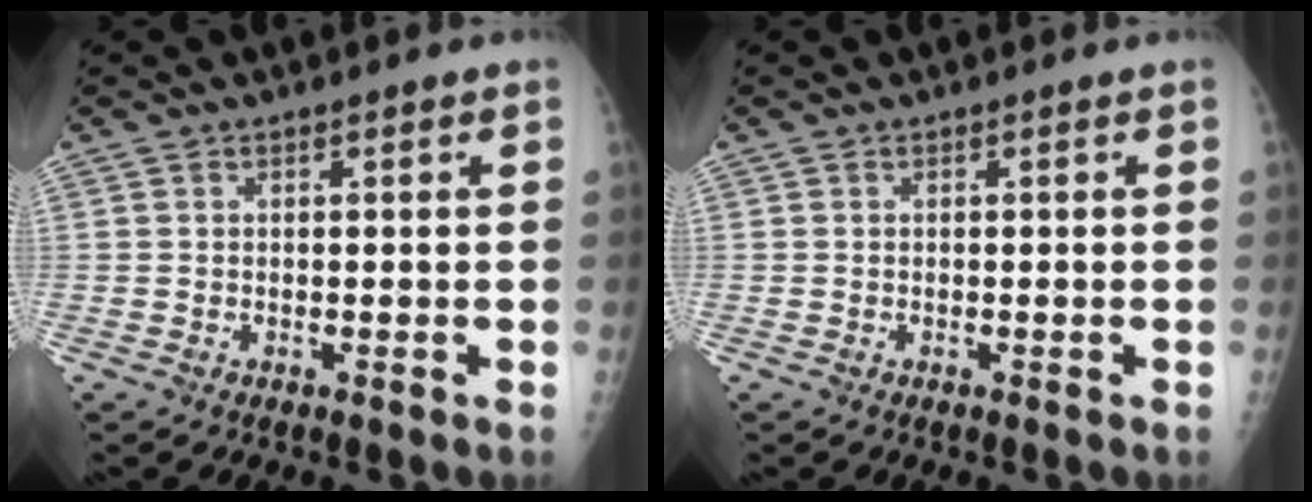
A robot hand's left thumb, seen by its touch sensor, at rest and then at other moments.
{"total": 0.0}